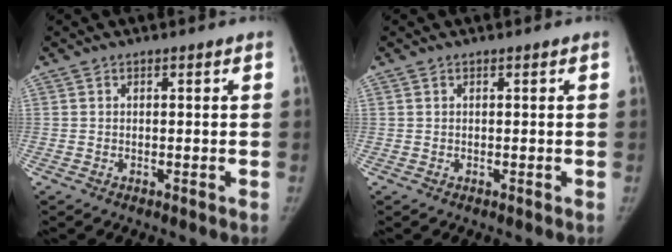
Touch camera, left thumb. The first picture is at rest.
{"total": 0.0}